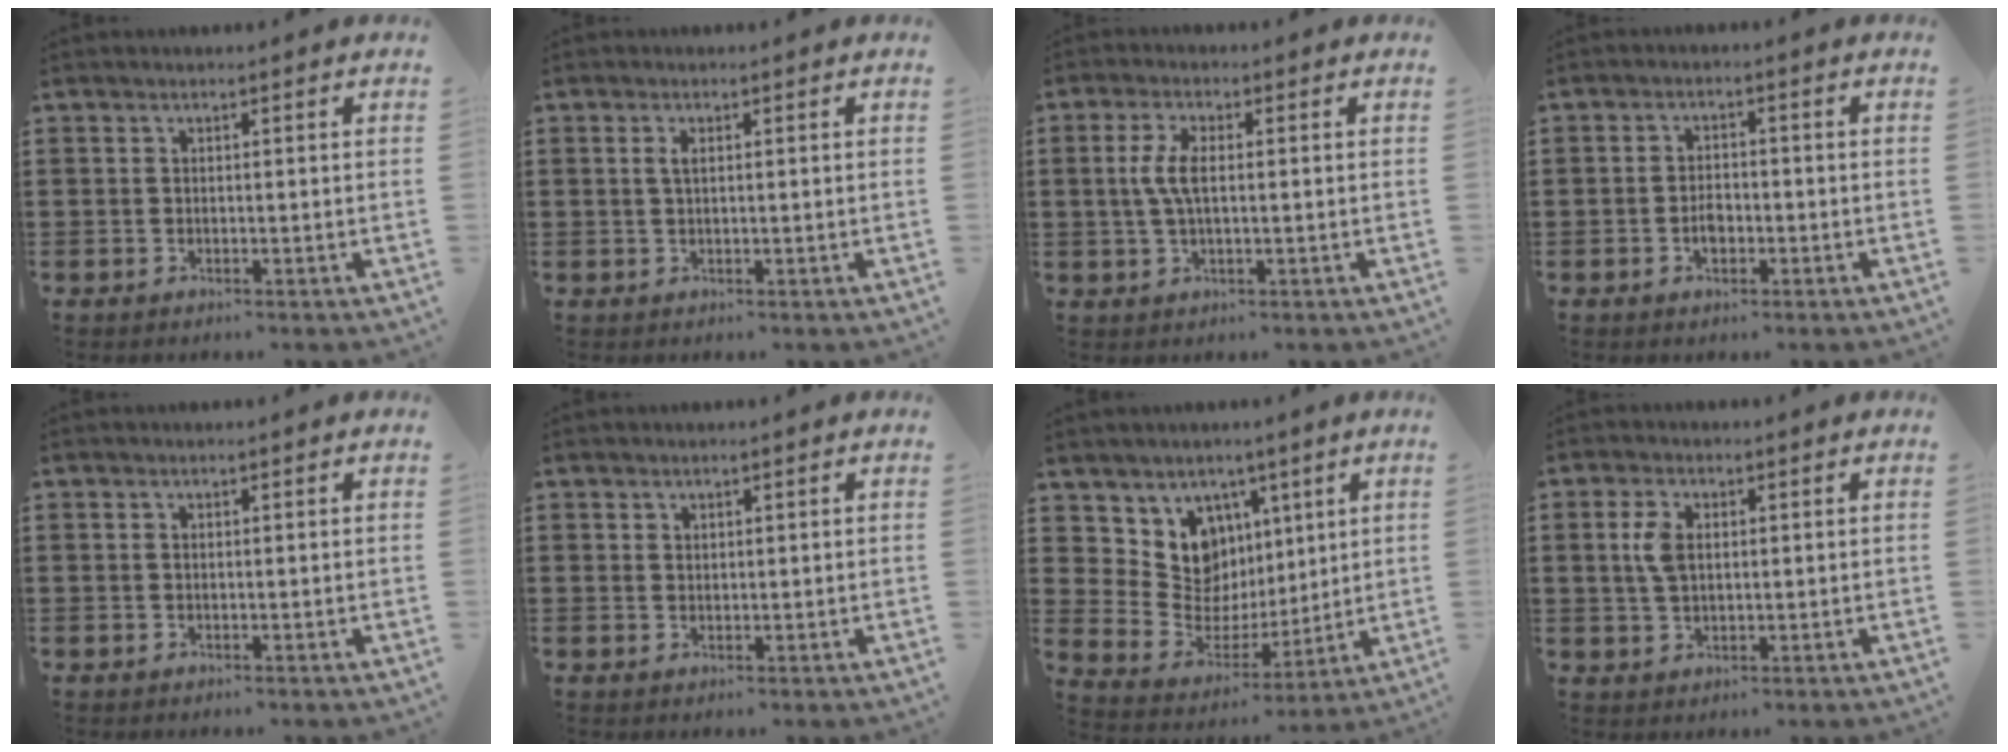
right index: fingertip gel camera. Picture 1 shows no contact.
{"total": 1.5, "force": [0.4, 0.5, 1.3], "torque": [-0.028, 0.003, 0.005]}
{"total": 4.9, "force": [0.3, 1.8, 4.5], "torque": [-0.109, -0.002, -0.004]}
{"total": 2.8, "force": [-1.0, 1.5, 2.1], "torque": [-0.040, 0.003, -0.019]}
{"total": 0.0}
{"total": 1.1, "force": [0.8, 0.6, 0.1], "torque": [-0.003, 0.002, 0.017]}
{"total": 9.4, "force": [3.8, 8.2, 2.6], "torque": [-0.093, -0.031, 0.080]}
{"total": 4.1, "force": [0.9, 2.4, 3.2], "torque": [-0.078, 0.008, 0.011]}